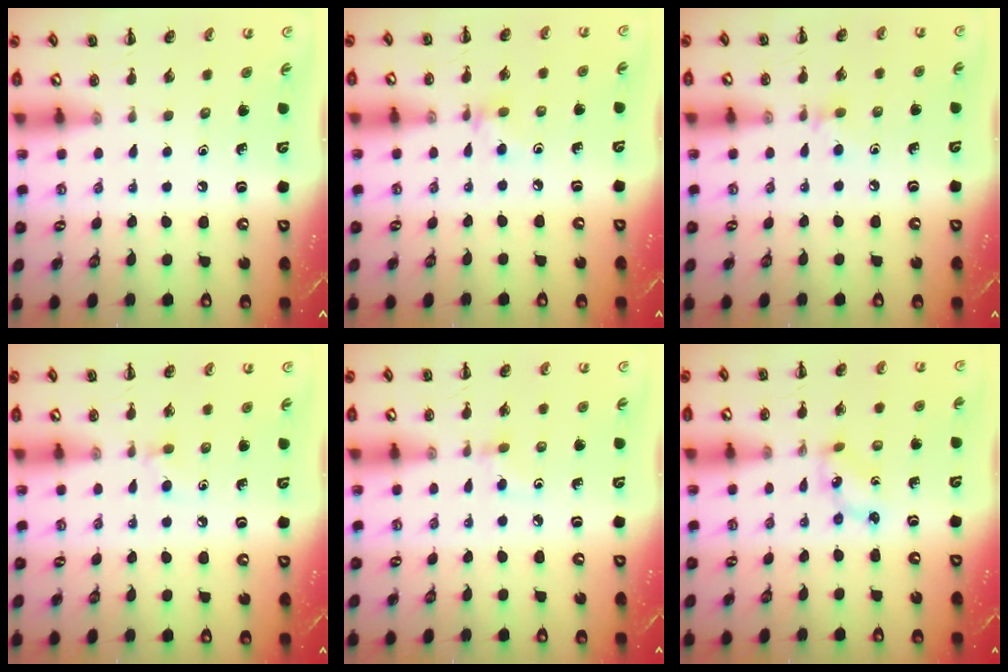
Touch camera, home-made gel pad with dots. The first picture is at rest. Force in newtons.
{"total": 4.4, "press": 4.1, "slide": 1.7}
{"total": 4.2, "press": 3.9, "slide": 1.5}
{"total": 4.3, "press": 4.0, "slide": 1.5}
{"total": 2.5, "press": 2.3, "slide": 1.0}
{"total": 1.6, "press": 1.5, "slide": 0.3}